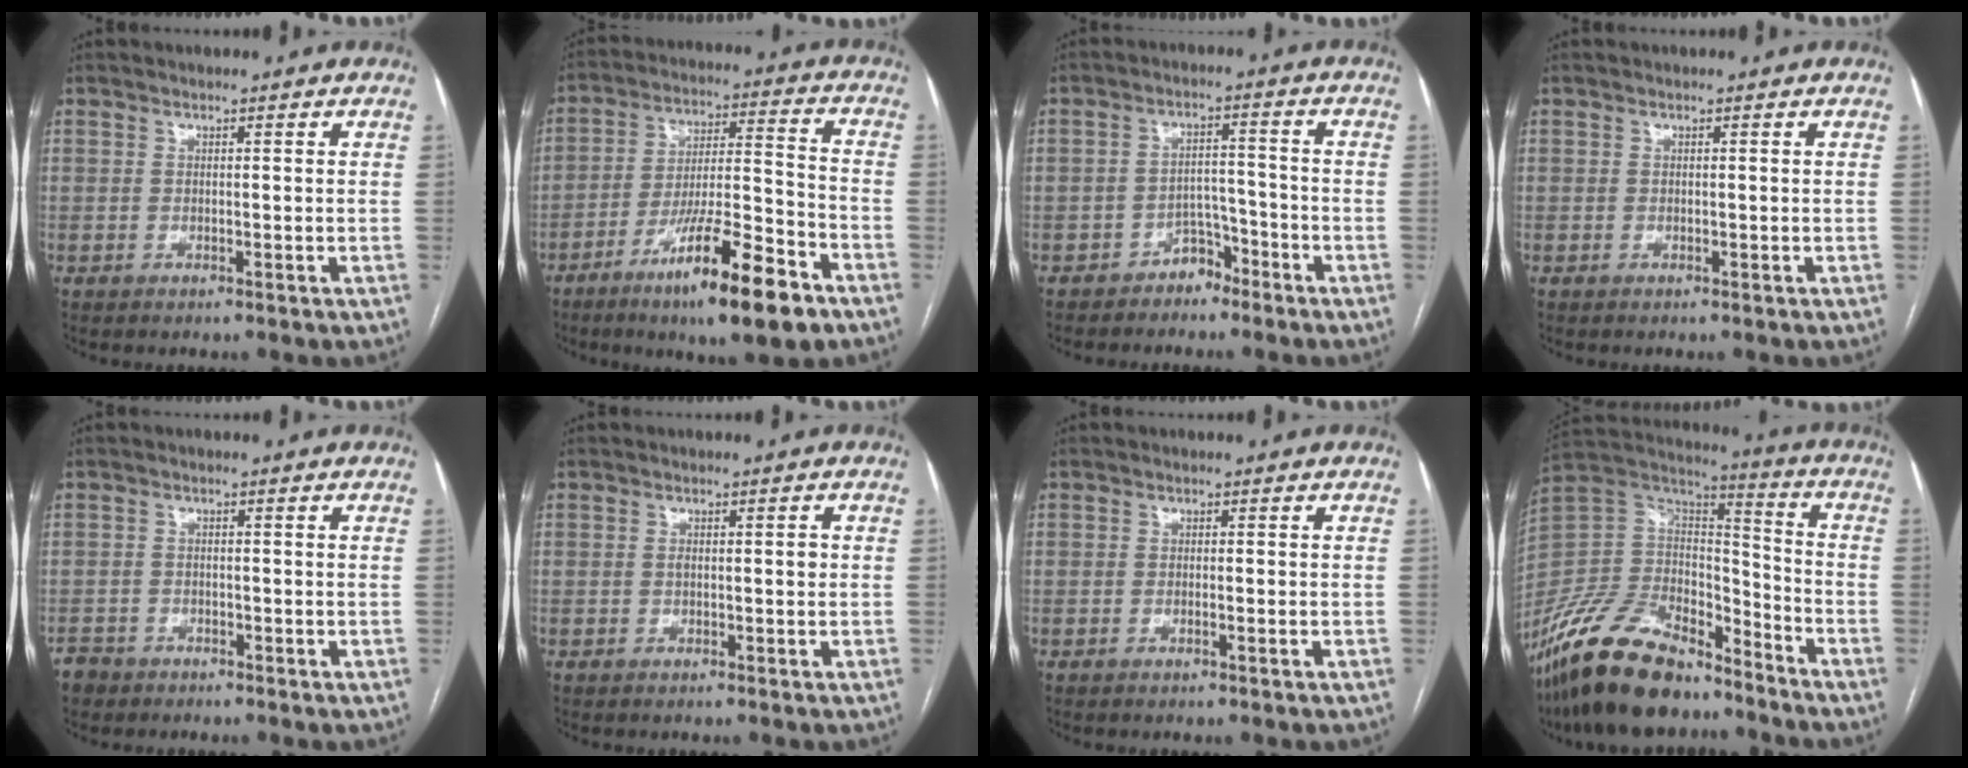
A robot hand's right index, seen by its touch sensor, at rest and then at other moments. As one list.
[{"total": 16.9, "force": [-9.9, 1.9, 13.5], "torque": [-0.222, -0.016, -0.164]}, {"total": 3.8, "force": [-3.0, 2.2, 0.9], "torque": [-0.007, 0.012, -0.049]}, {"total": 0.0}, {"total": 2.5, "force": [-1.9, 1.6, -0.3], "torque": [0.002, 0.005, -0.039]}, {"total": 1.6, "force": [0.0, 0.6, 1.5], "torque": [-0.026, 0.003, 0.002]}, {"total": 0.8, "force": [-0.3, -0.1, 0.7], "torque": [-0.013, 0.000, -0.005]}, {"total": 20.8, "force": [-16.5, 7.7, 10.1], "torque": [-0.215, 0.010, -0.307]}]